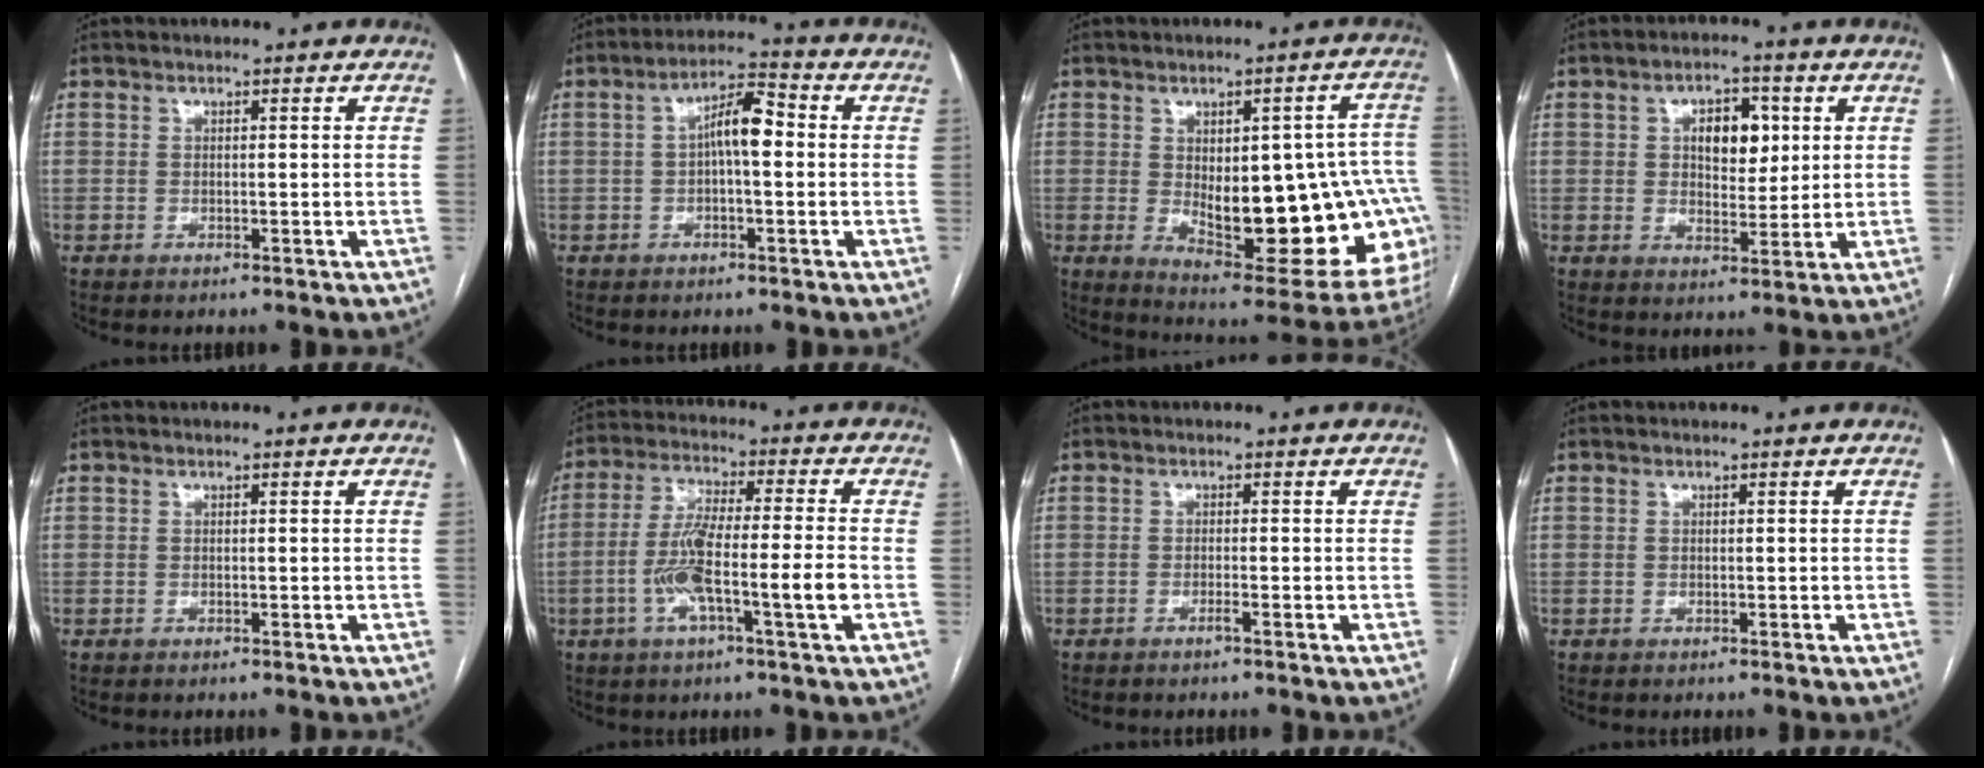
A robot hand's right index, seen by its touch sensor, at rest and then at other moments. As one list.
[{"total": 6.2, "force": [0.2, 1.7, 6.0], "torque": [-0.104, 0.024, 0.000]}, {"total": 23.1, "force": [-2.4, 8.8, 21.3], "torque": [-0.201, 0.017, -0.003]}, {"total": 7.1, "force": [1.9, 3.9, 5.6], "torque": [-0.084, 0.013, 0.036]}, {"total": 0.0}, {"total": 10.9, "force": [-3.1, 0.5, 10.5], "torque": [-0.203, 0.006, -0.061]}, {"total": 0.8, "force": [-0.5, -0.1, 0.6], "torque": [-0.011, 0.000, -0.009]}, {"total": 0.0}]